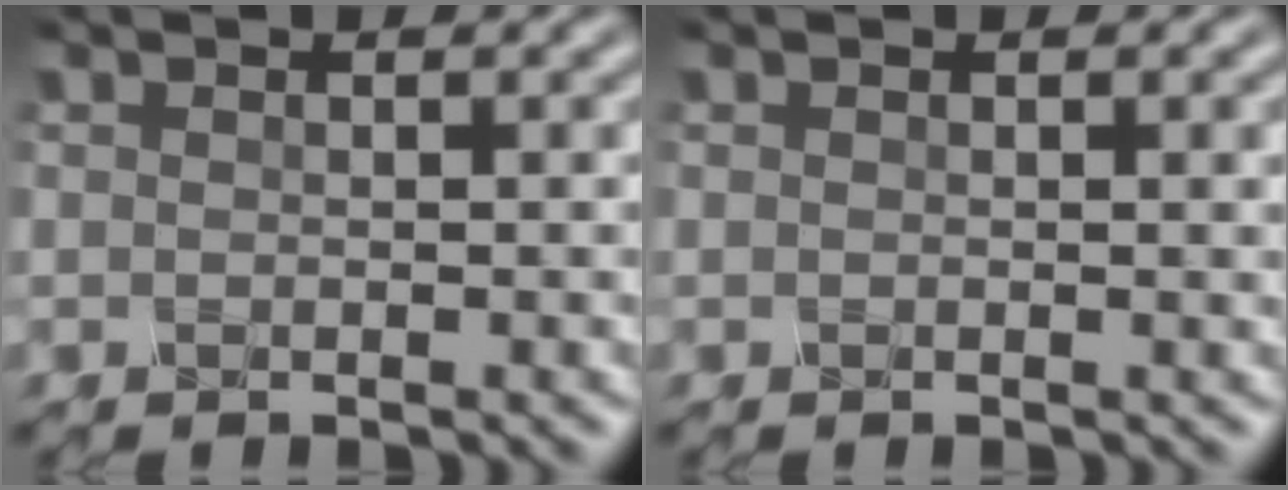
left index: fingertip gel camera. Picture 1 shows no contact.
{"total": 1.9, "force": [0.6, 0.8, 1.6], "torque": [-0.005, 0.005, -0.001]}